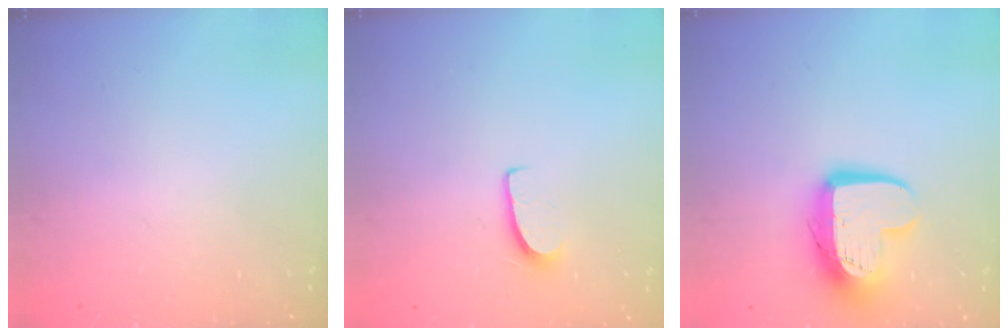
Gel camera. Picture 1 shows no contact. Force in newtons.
{"total": 5.8, "press": 5.8, "slide": 0.5}
{"total": 13.9, "press": 13.9, "slide": 1.0}